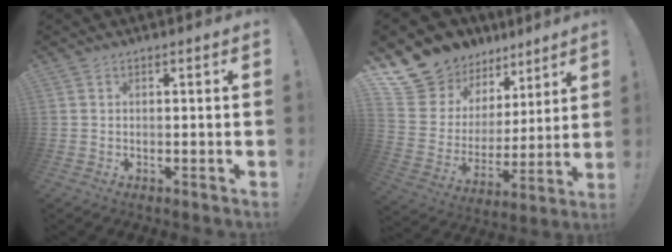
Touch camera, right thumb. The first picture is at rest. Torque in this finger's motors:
{"motor_torque": [-0.61, 1.86, 0.46, 0.43, 0.03]}